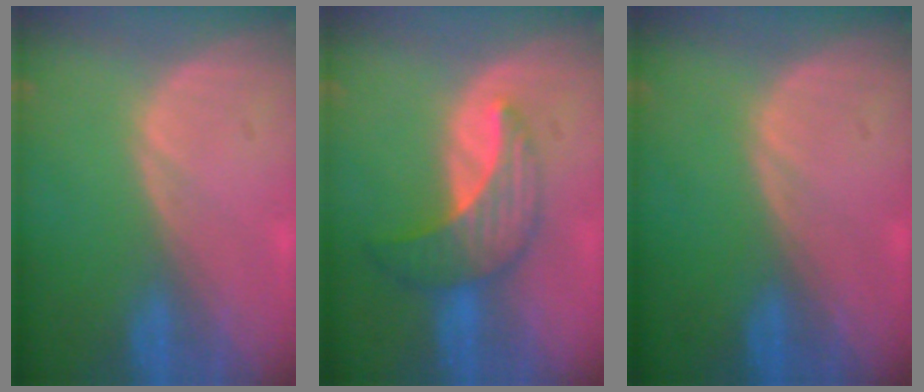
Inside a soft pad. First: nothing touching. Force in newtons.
{"total": 7.3, "press": 6.7, "slide": 2.9}
{"total": 0.0}